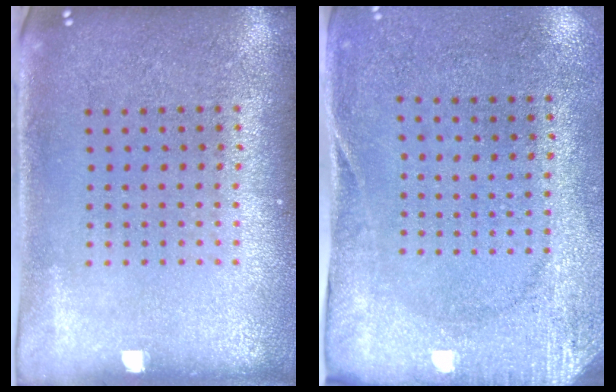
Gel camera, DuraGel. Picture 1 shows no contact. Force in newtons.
{"total": 2.8, "press": 2.1, "slide": 1.8}